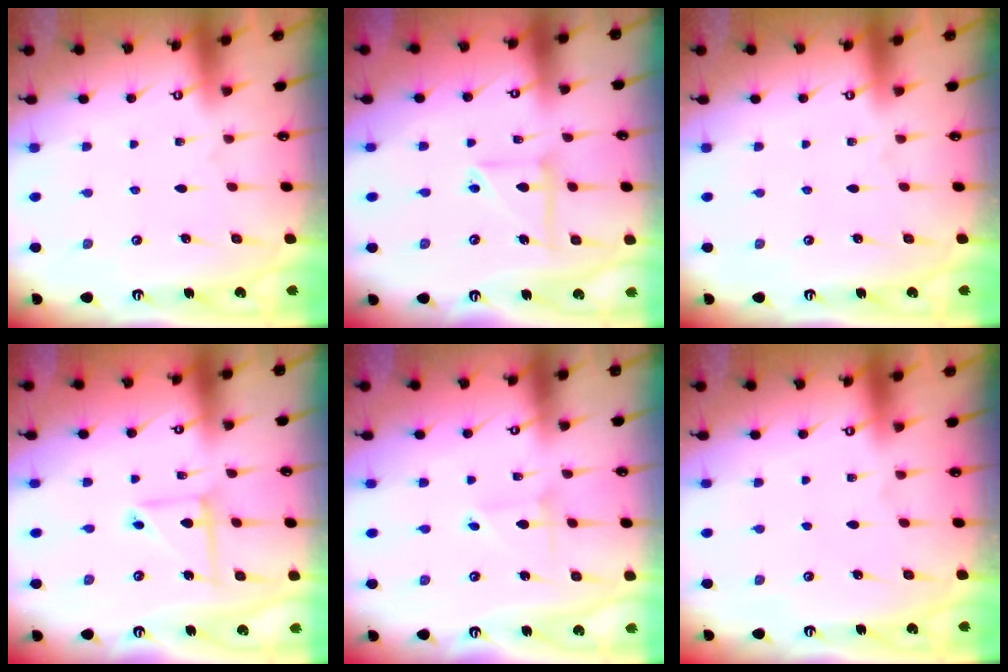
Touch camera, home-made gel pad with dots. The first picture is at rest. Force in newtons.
{"total": 9.2, "press": 9.0, "slide": 1.5}
{"total": 0.0}
{"total": 7.3, "press": 7.2, "slide": 0.5}
{"total": 2.1, "press": 2.1, "slide": 0.2}
{"total": 0.0}